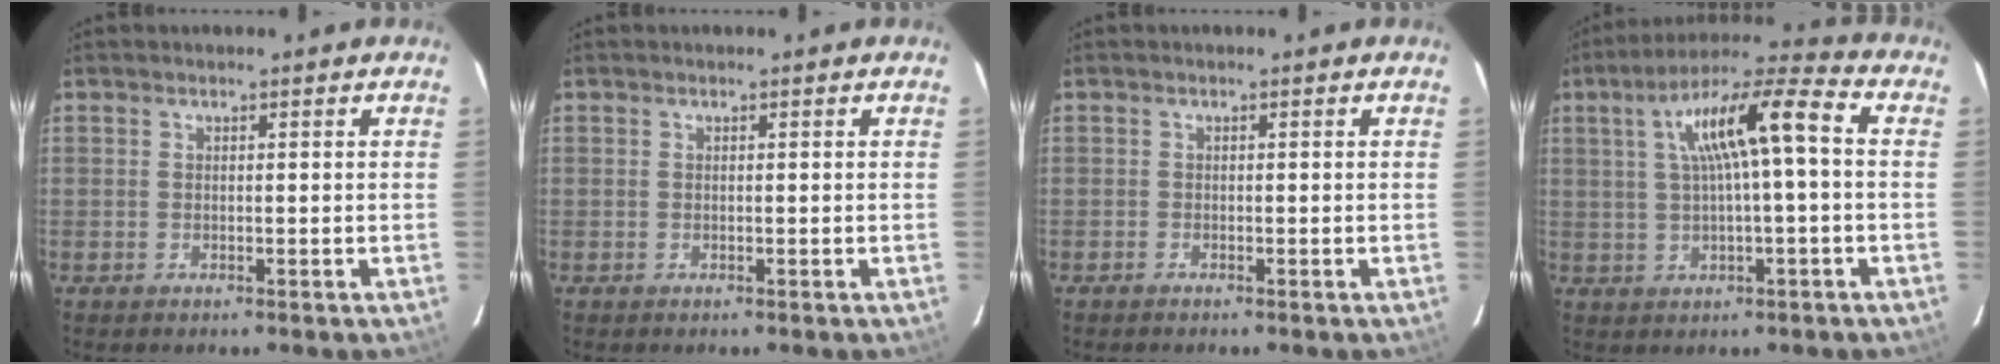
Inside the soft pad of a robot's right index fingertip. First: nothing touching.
{"total": 0.0}
{"total": 0.8, "force": [-0.5, -0.3, -0.5], "torque": [0.008, -0.001, -0.013]}
{"total": 12.7, "force": [2.0, 1.9, 12.4], "torque": [-0.207, 0.033, 0.038]}